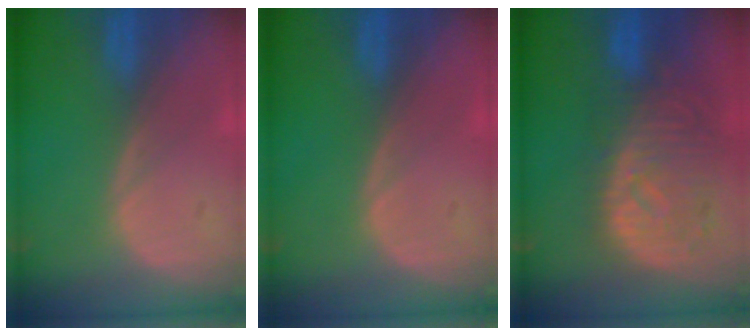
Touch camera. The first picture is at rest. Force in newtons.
{"total": 0.0}
{"total": 11.1, "press": 9.7, "slide": 5.3}